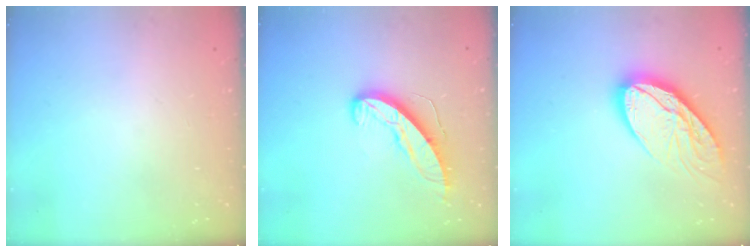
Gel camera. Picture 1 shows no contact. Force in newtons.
{"total": 9.8, "press": 9.8, "slide": 0.4}
{"total": 16.7, "press": 16.7, "slide": 1.2}